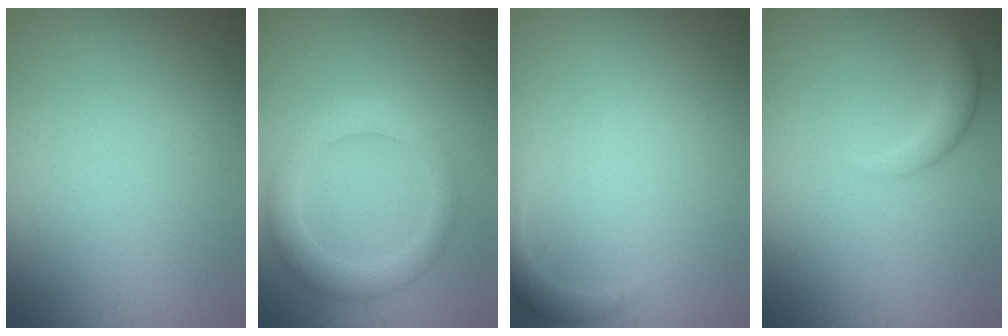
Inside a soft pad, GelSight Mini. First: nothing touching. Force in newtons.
{"total": 3.5, "press": 3.5, "slide": 0.2}
{"total": 1.0, "press": 1.0, "slide": 0.1}
{"total": 2.4, "press": 2.4, "slide": 0.2}